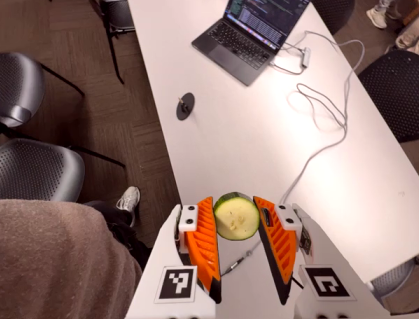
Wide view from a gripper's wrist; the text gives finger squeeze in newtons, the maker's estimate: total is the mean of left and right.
{"total": 9.7, "left": 9.3, "right": 10.1}